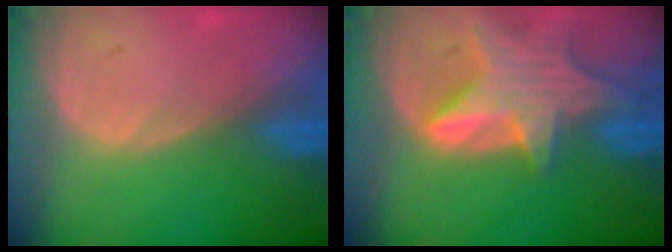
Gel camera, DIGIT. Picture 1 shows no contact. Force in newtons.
{"total": 8.3, "press": 7.4, "slide": 3.8}